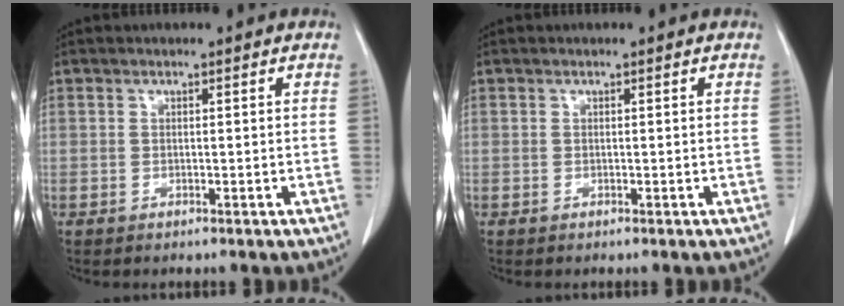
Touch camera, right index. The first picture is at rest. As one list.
[{"total": 0.0}]